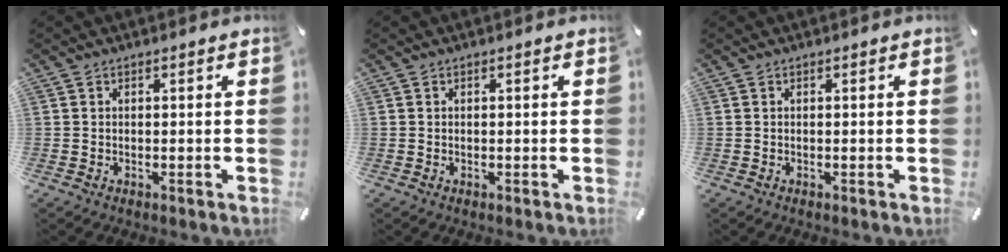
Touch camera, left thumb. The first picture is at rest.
{"total": 0.0}
{"total": 0.0}